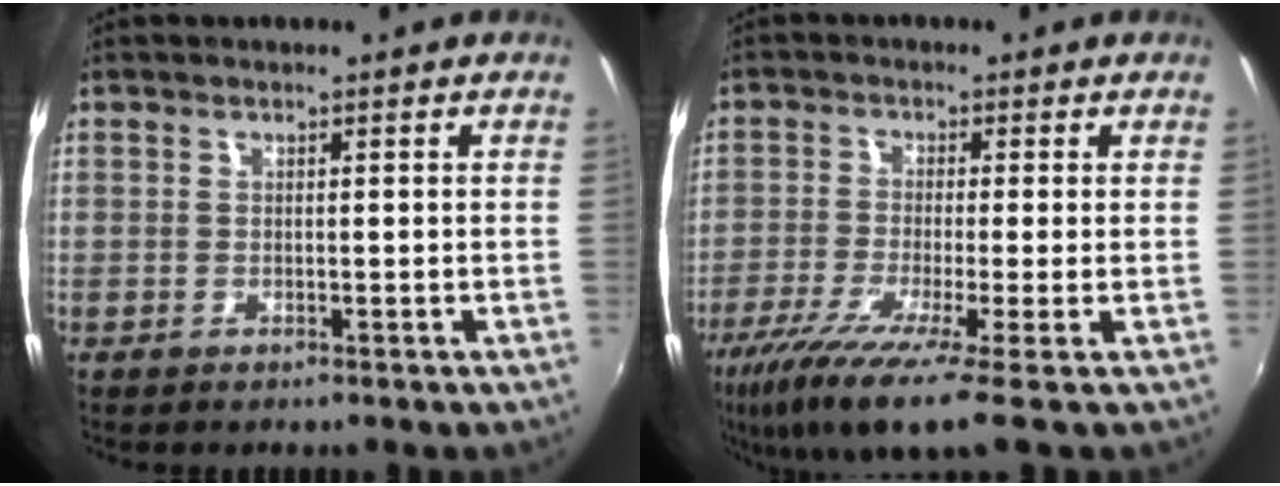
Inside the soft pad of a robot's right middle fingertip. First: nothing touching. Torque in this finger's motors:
{"motor_torque": [1.14, -1.00, 0.22, 0.14]}